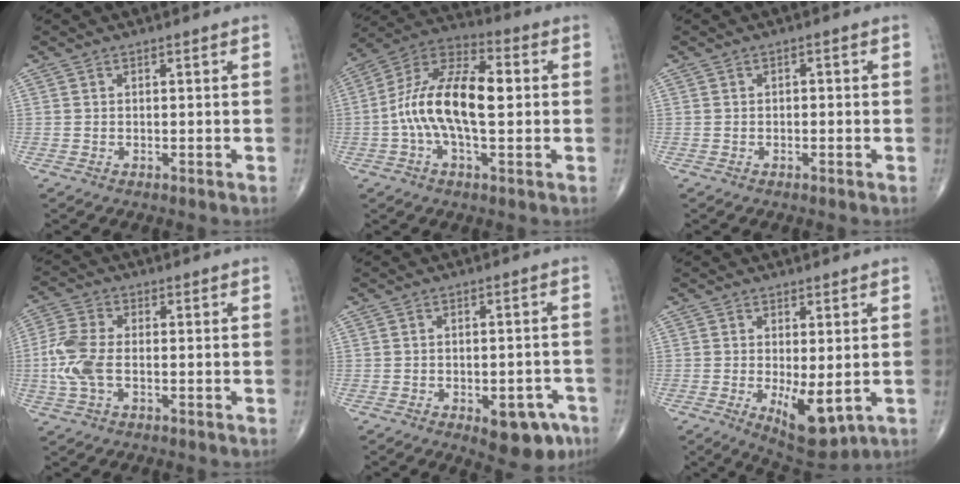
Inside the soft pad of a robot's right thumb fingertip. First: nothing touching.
{"total": 16.2, "force": [-0.1, 7.2, 14.5], "torque": [-0.270, 0.034, -0.011]}
{"total": 0.8, "force": [-0.1, 0.5, 0.5], "torque": [0.001, 0.003, -0.007]}
{"total": 7.7, "force": [-1.2, 4.1, 6.4], "torque": [-0.167, 0.012, -0.027]}
{"total": 8.8, "force": [-4.6, 4.2, 6.2], "torque": [-0.050, 0.022, -0.051]}
{"total": 8.3, "force": [-1.6, 3.3, 7.4], "torque": [-0.105, -0.022, -0.010]}